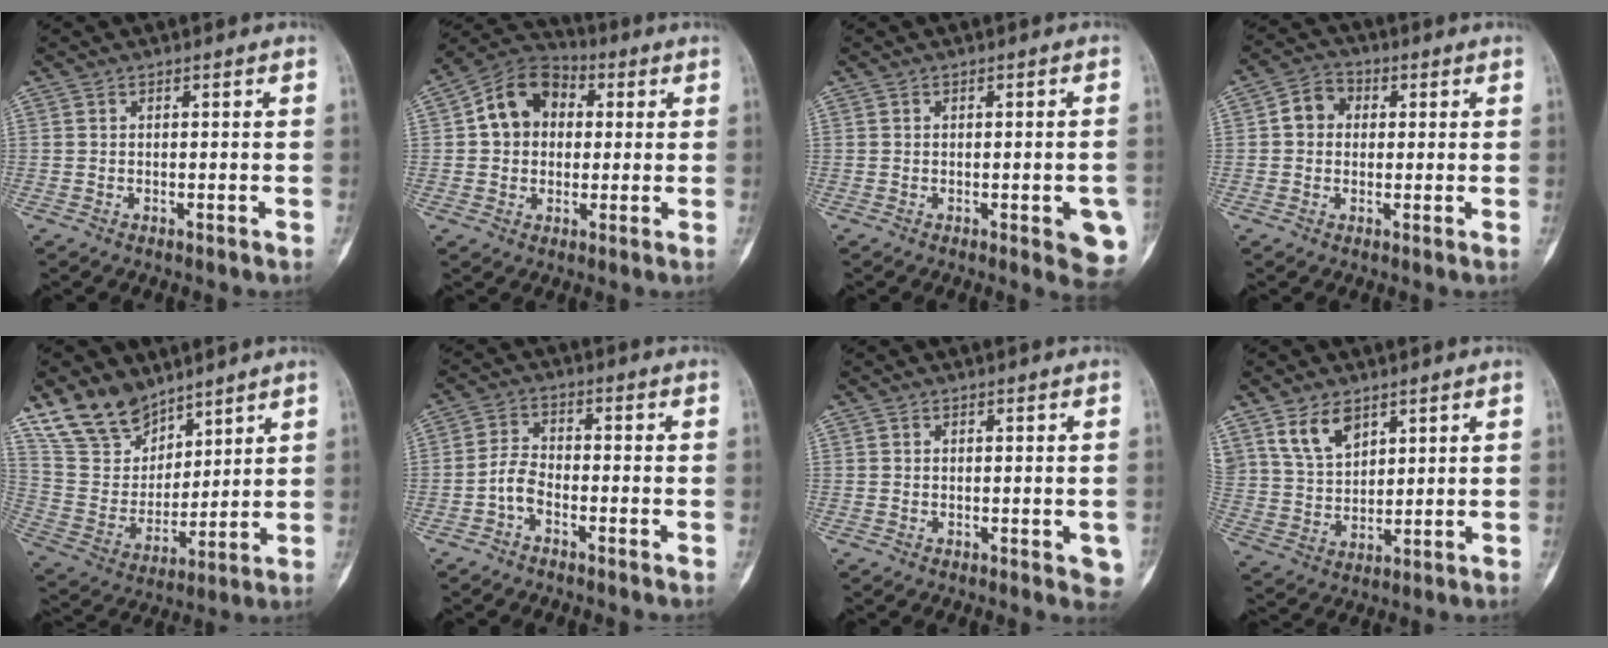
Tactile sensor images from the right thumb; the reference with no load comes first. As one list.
[{"total": 11.7, "force": [1.7, 9.4, 6.8], "torque": [-0.083, 0.023, 0.015]}, {"total": 7.5, "force": [-2.4, 2.7, 6.6], "torque": [-0.052, 0.003, -0.027]}, {"total": 5.6, "force": [0.6, 4.9, 2.7], "torque": [-0.022, 0.013, -0.002]}, {"total": 13.5, "force": [10.5, 7.6, 3.7], "torque": [-0.037, -0.059, 0.217]}, {"total": 4.2, "force": [-2.3, 2.4, 2.5], "torque": [-0.044, 0.024, -0.053]}, {"total": 3.0, "force": [-0.5, 1.8, 2.3], "torque": [-0.003, -0.001, -0.005]}, {"total": 8.2, "force": [4.9, 5.0, 4.3], "torque": [-0.060, -0.024, 0.106]}]